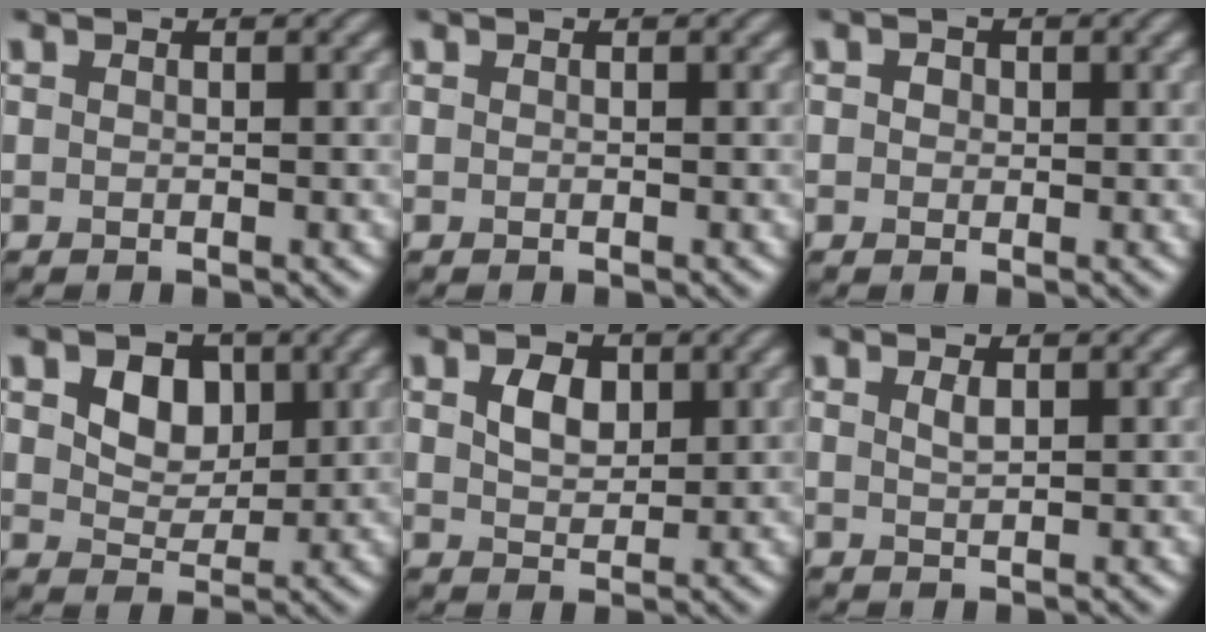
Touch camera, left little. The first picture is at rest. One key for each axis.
{"total": 0.0}
{"total": 1.0, "fx": 0.3, "fy": 0.9, "fz": 0.4, "tx": -0.006, "ty": 0.002, "tz": -0.002}
{"total": 4.4, "fx": 1.5, "fy": 3.1, "fz": 2.7, "tx": -0.053, "ty": -0.004, "tz": 0.015}
{"total": 2.9, "fx": 1.0, "fy": 1.9, "fz": 1.8, "tx": -0.042, "ty": 0.001, "tz": 0.020}
{"total": 1.0, "fx": 0.6, "fy": 0.3, "fz": 0.7, "tx": -0.017, "ty": 0.001, "tz": 0.011}